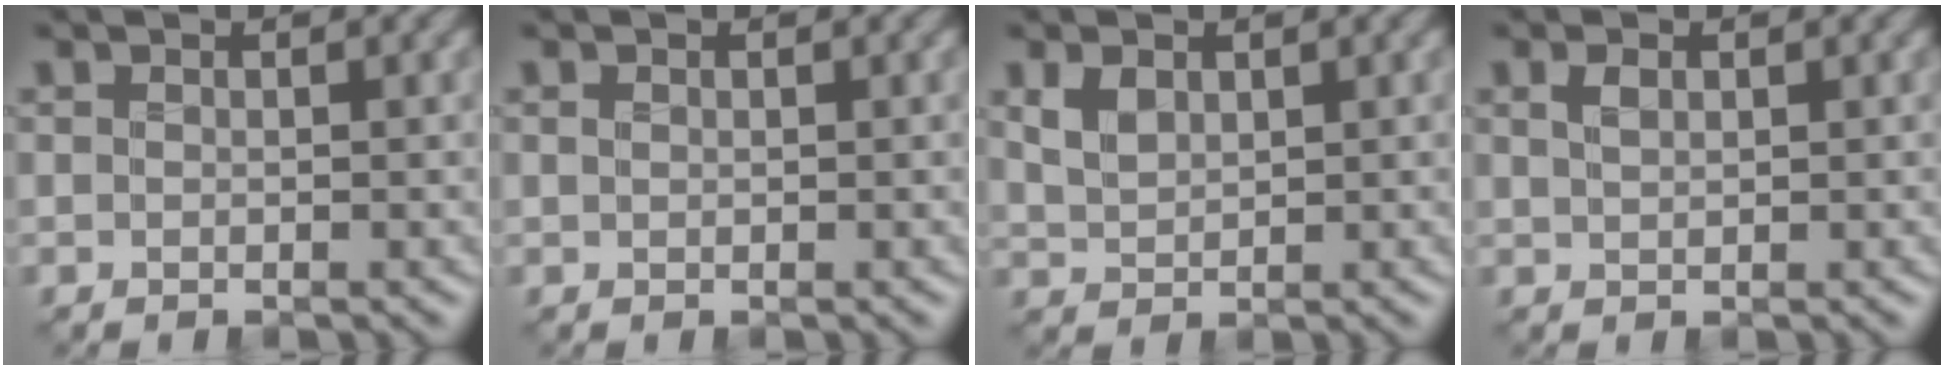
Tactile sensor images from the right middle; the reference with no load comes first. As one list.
[{"total": 0.0}, {"total": 2.0, "force": [0.8, 1.3, 1.2], "torque": [-0.033, -0.003, 0.021]}, {"total": 0.9, "force": [0.3, 0.5, 0.7], "torque": [-0.019, 0.000, 0.010]}]